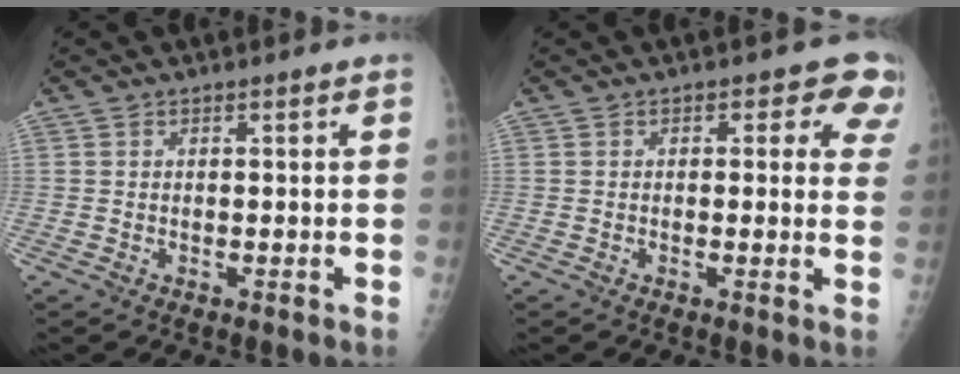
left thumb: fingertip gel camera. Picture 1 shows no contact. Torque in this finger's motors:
{"motor_torque": [-0.23, 0.35, -0.02, 0.04, 0.08]}